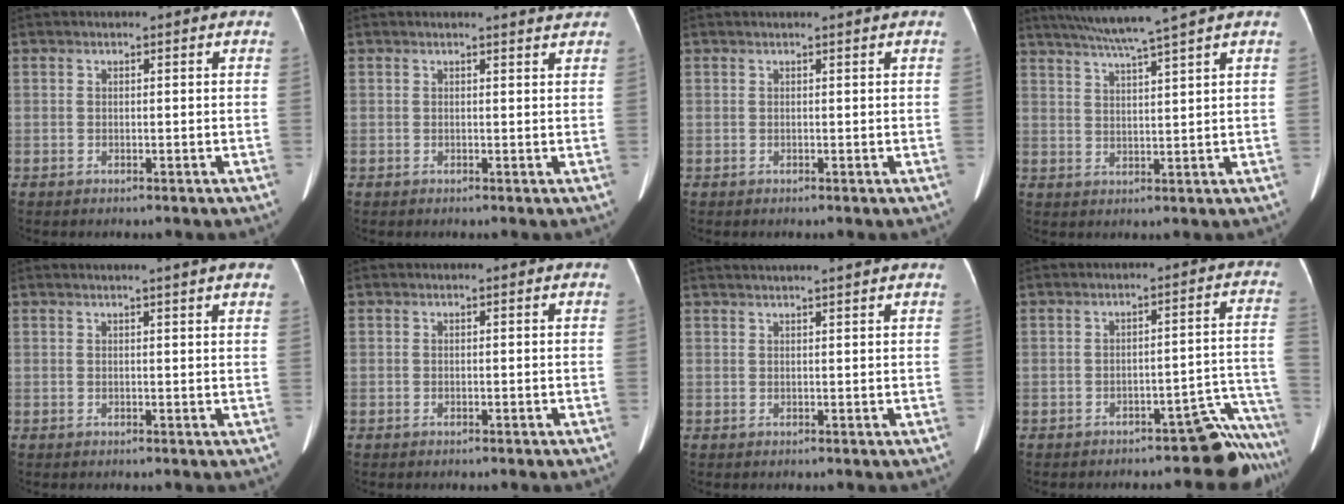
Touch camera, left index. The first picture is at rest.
{"total": 2.7, "force": [2.7, 0.3, 0.3], "torque": [-0.010, 0.000, 0.017]}
{"total": 1.2, "force": [1.0, -0.3, 0.5], "torque": [-0.010, 0.006, 0.020]}
{"total": 7.9, "force": [6.5, -1.9, 4.1], "torque": [-0.067, 0.006, 0.109]}
{"total": 6.1, "force": [4.7, 0.0, 3.9], "torque": [-0.049, 0.014, 0.044]}
{"total": 0.0}
{"total": 7.2, "force": [6.5, -1.1, 2.9], "torque": [-0.037, 0.029, 0.078]}
{"total": 8.7, "force": [-8.2, 1.4, 2.7], "torque": [0.014, 0.042, -0.105]}